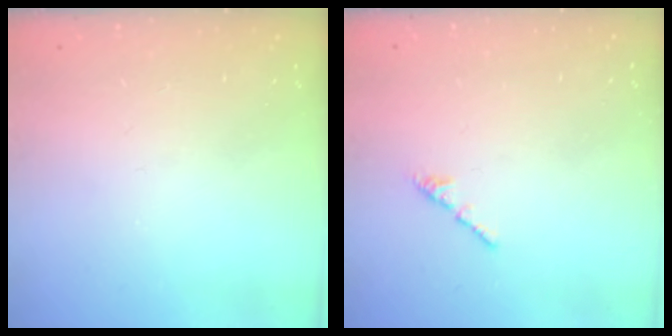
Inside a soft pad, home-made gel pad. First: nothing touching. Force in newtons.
{"total": 1.3, "press": 1.2, "slide": 0.4}